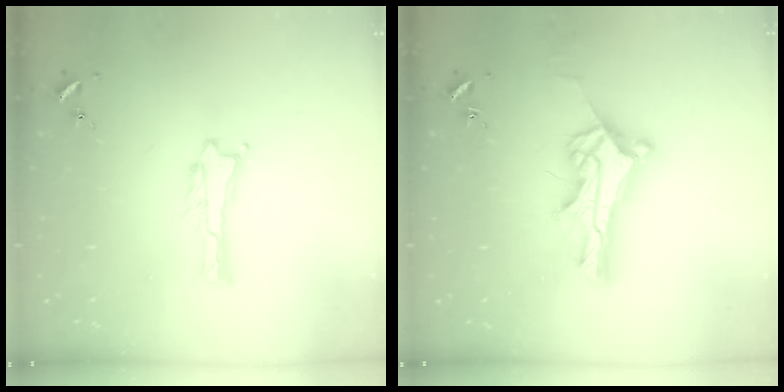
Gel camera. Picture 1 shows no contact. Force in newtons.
{"total": 9.9, "press": 9.9, "slide": 0.8}